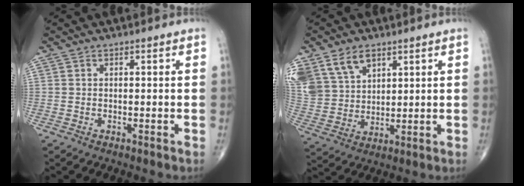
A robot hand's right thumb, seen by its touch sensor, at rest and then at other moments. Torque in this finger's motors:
{"motor_torque": [0.06, 0.24, 0.60, 0.57, 0.11]}